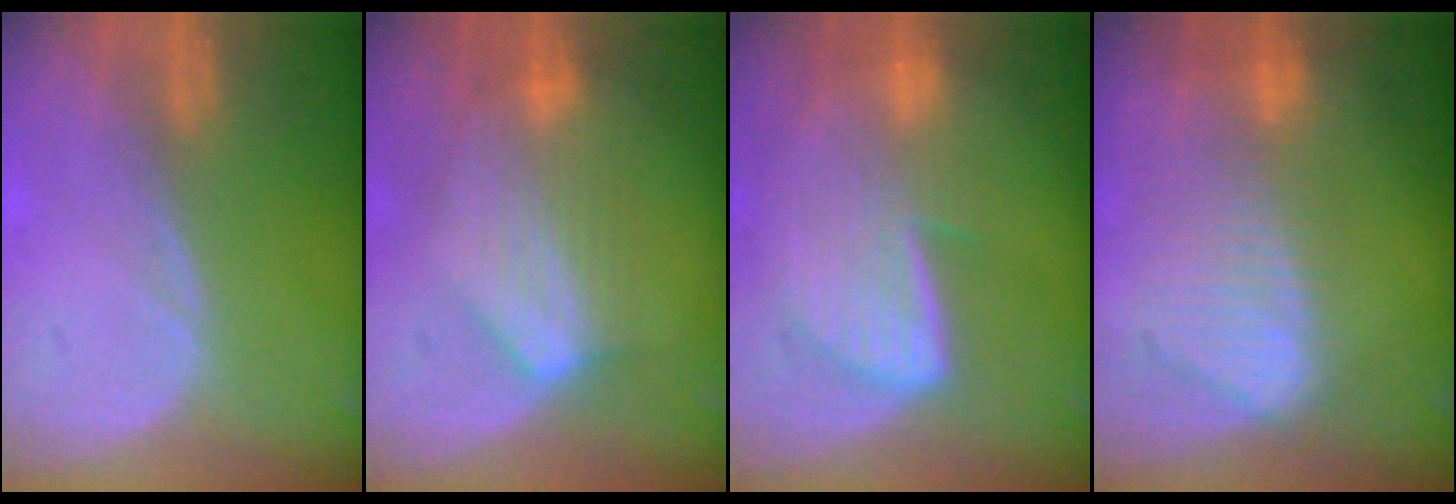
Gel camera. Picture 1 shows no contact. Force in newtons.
{"total": 7.0, "press": 7.0, "slide": 0.2}
{"total": 8.2, "press": 7.5, "slide": 3.4}
{"total": 9.6, "press": 8.3, "slide": 4.8}